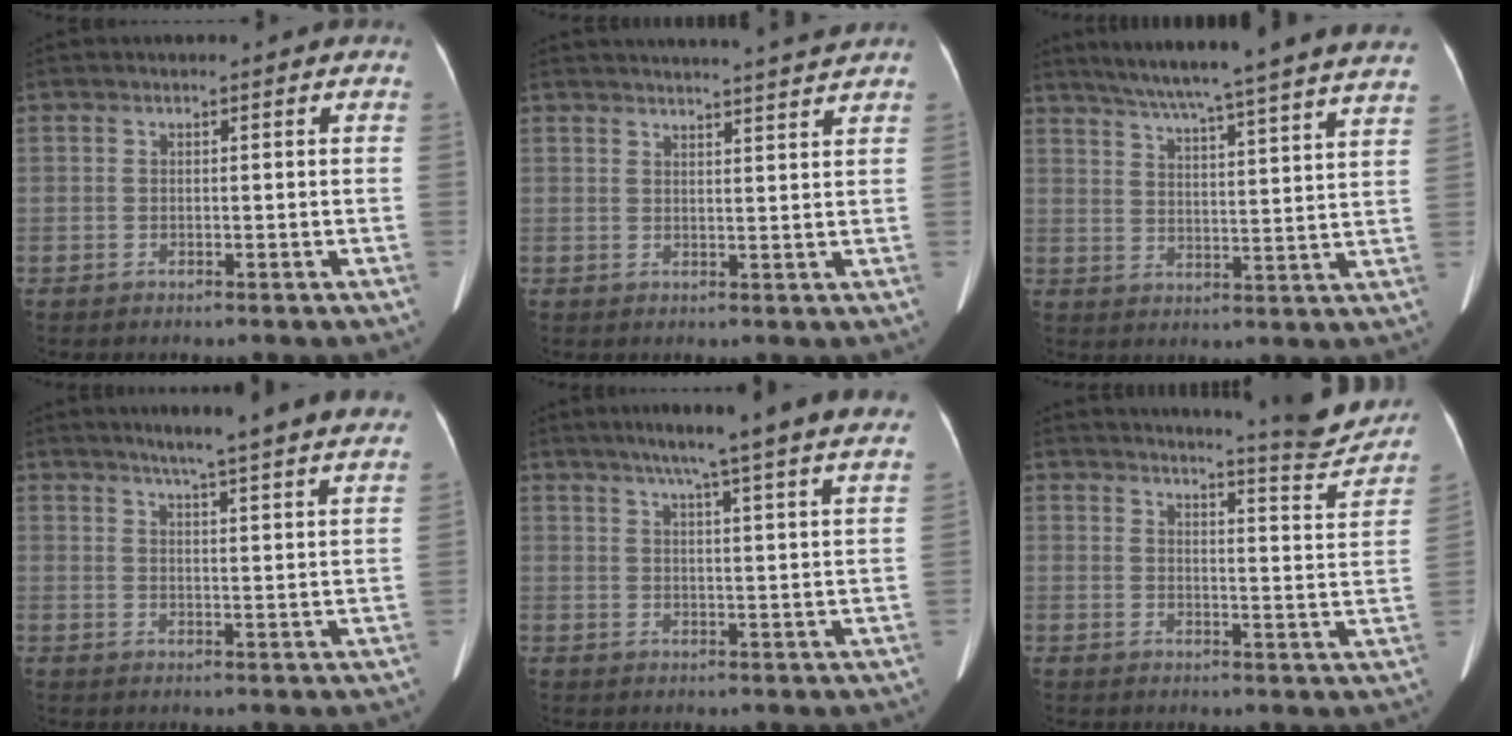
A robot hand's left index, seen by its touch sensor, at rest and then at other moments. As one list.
[{"total": 10.4, "force": [9.8, -1.4, 3.2], "torque": [-0.044, -0.009, 0.116]}, {"total": 26.5, "force": [23.6, -0.9, 12.0], "torque": [-0.192, -0.030, 0.303]}, {"total": 17.3, "force": [15.1, -0.2, 8.4], "torque": [-0.119, -0.012, 0.182]}, {"total": 17.8, "force": [14.8, -1.1, 9.7], "torque": [-0.147, -0.002, 0.181]}, {"total": 13.1, "force": [12.7, -0.5, 3.3], "torque": [-0.043, -0.059, 0.145]}]